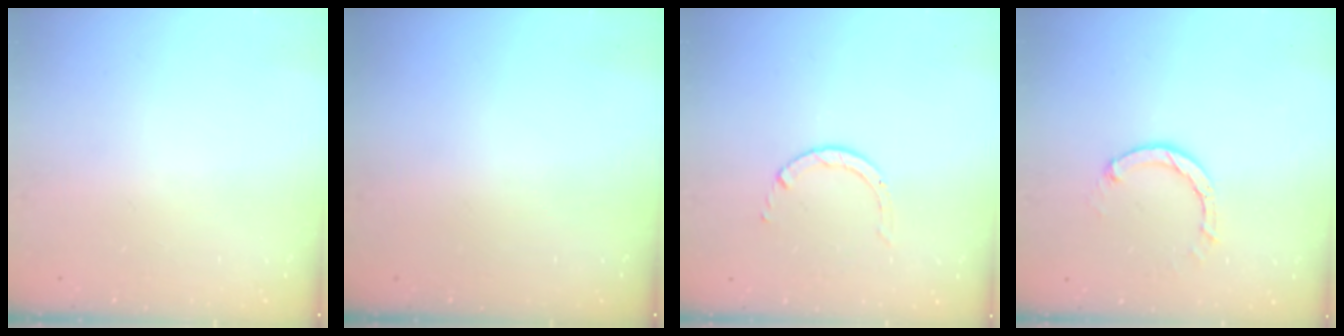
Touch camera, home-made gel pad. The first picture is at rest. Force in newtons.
{"total": 0.0}
{"total": 1.4, "press": 1.4, "slide": 0.1}
{"total": 3.0, "press": 3.0, "slide": 0.4}